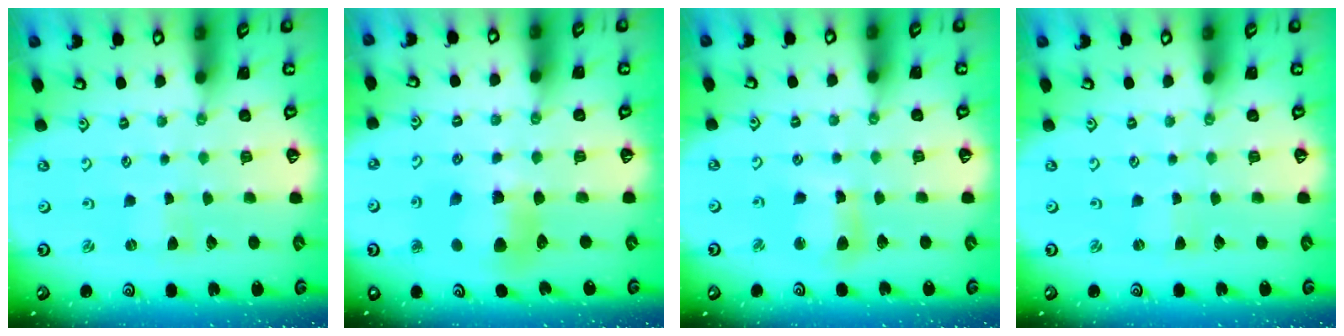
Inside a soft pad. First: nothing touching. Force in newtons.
{"total": 7.5, "press": 7.5, "slide": 1.0}
{"total": 8.3, "press": 8.1, "slide": 1.5}
{"total": 0.7, "press": 0.7, "slide": 0.1}